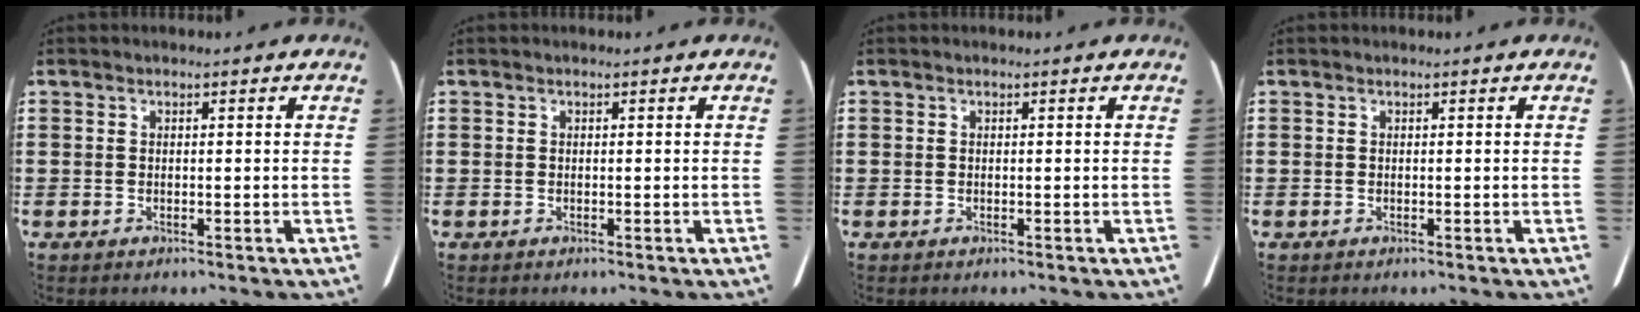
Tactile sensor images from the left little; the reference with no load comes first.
{"total": 0.0}
{"total": 0.0}
{"total": 0.0}